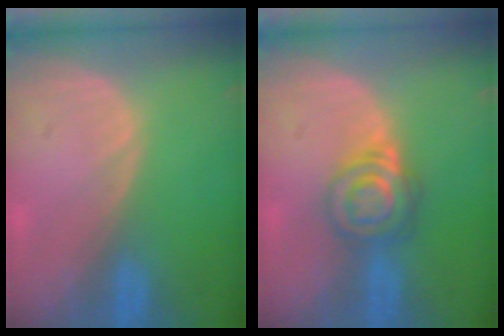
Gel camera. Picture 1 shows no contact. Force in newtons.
{"total": 6.6, "press": 5.6, "slide": 3.4}